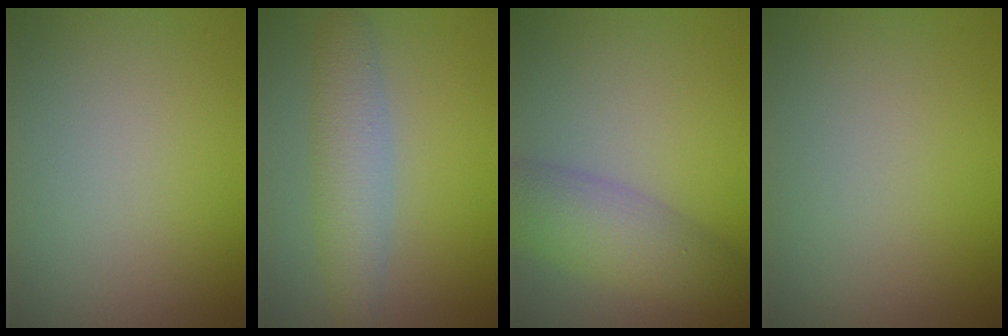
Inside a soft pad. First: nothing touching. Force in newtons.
{"total": 3.8, "press": 3.8, "slide": 0.1}
{"total": 5.3, "press": 5.3, "slide": 0.2}
{"total": 0.0}